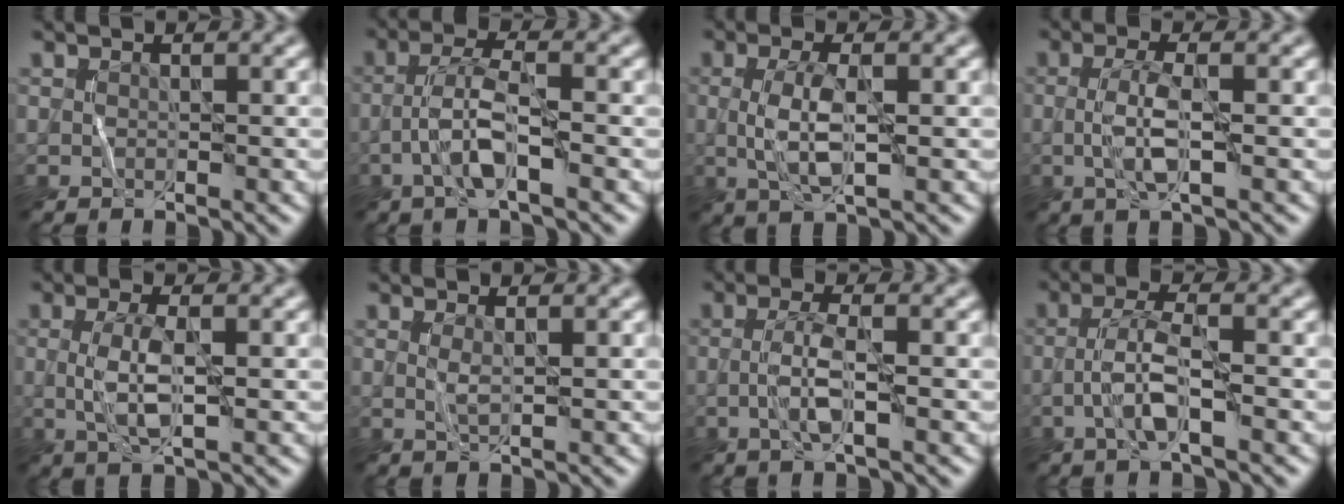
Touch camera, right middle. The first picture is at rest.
{"total": 3.9, "force": [-1.6, 0.7, 3.5], "torque": [-0.072, 0.017, -0.038]}
{"total": 3.8, "force": [-0.1, 1.1, 3.6], "torque": [-0.085, 0.003, -0.002]}
{"total": 3.2, "force": [-0.5, 0.7, 3.1], "torque": [-0.066, 0.010, -0.015]}
{"total": 3.4, "force": [-0.1, 1.0, 3.2], "torque": [-0.075, 0.002, -0.002]}
{"total": 0.8, "force": [0.2, 0.1, 0.7], "torque": [-0.019, 0.007, 0.003]}
{"total": 2.7, "force": [-0.7, 0.4, 2.6], "torque": [-0.055, 0.013, -0.020]}
{"total": 3.5, "force": [-1.4, 0.5, 3.2], "torque": [-0.066, 0.018, -0.034]}